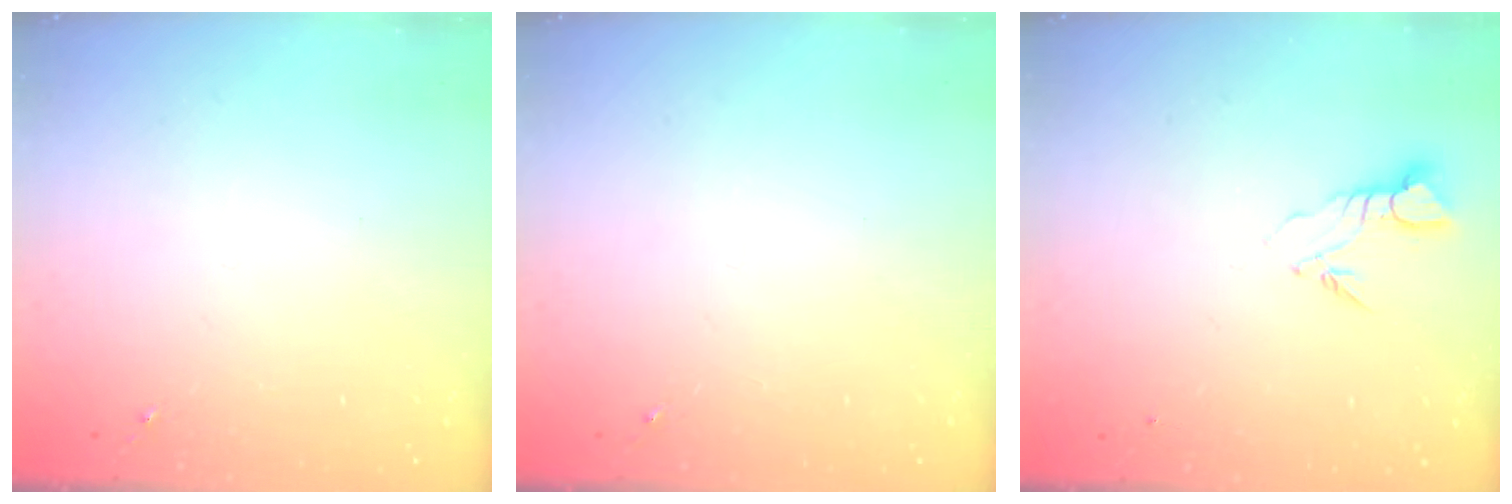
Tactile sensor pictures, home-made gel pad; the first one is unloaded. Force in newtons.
{"total": 0.0}
{"total": 3.8, "press": 3.8, "slide": 0.2}